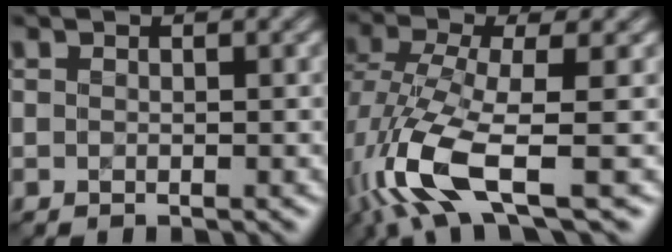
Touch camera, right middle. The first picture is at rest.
{"total": 8.5, "force": [-3.2, 2.8, 7.3], "torque": [-0.178, 0.000, -0.066]}